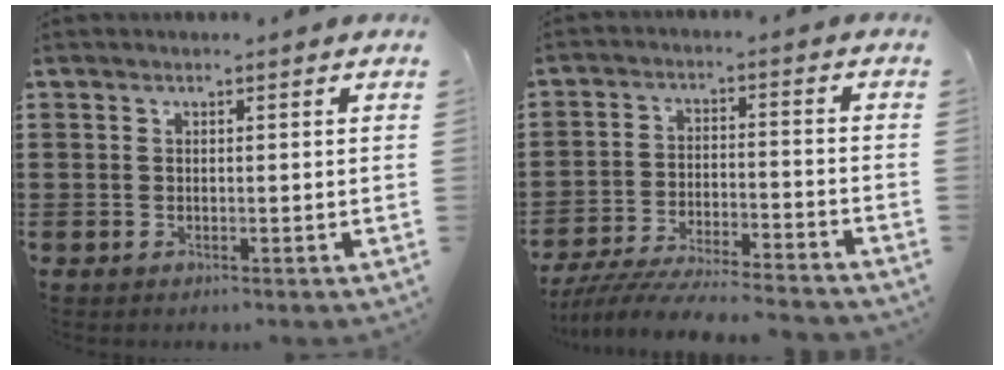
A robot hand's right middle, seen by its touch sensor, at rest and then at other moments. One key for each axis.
{"total": 6.5, "fx": -6.2, "fy": 0.0, "fz": 1.9, "tx": -0.045, "ty": -0.009, "tz": -0.123}